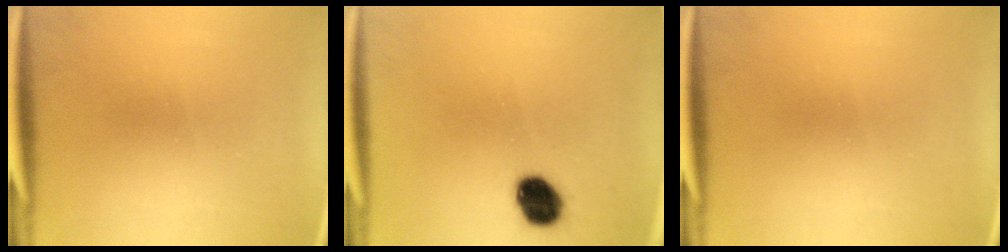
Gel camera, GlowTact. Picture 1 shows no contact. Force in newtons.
{"total": 8.6}
{"total": 0.0}